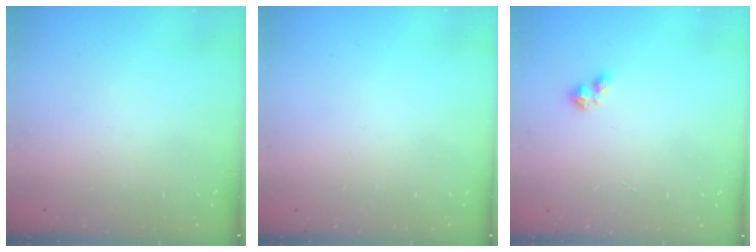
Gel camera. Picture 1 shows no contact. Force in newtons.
{"total": 0.0}
{"total": 2.4, "press": 2.4, "slide": 0.4}